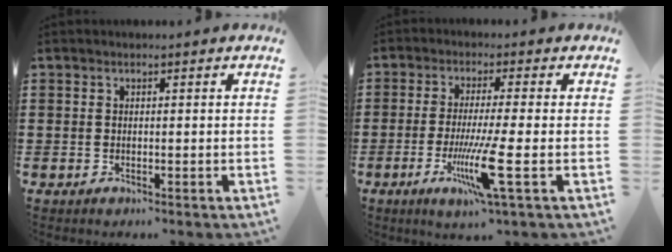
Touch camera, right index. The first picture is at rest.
{"total": 9.0, "force": [-2.8, 0.1, 8.6], "torque": [-0.168, -0.026, -0.053]}